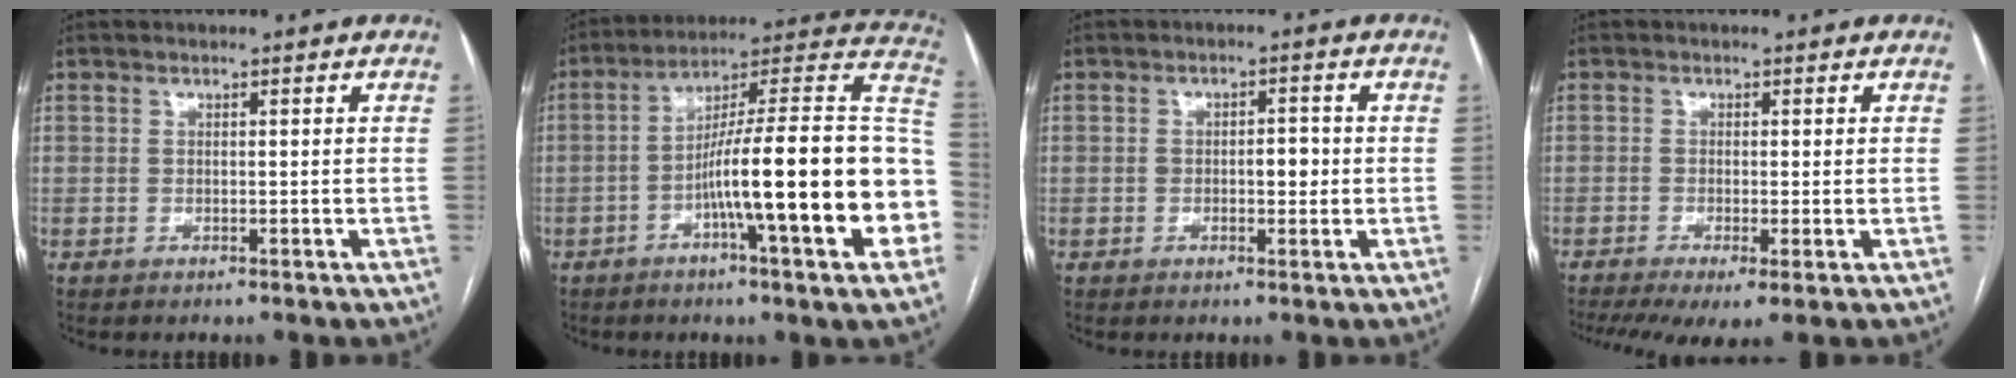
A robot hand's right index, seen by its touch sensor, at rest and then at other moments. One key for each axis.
{"total": 24.7, "fx": -5.4, "fy": 1.9, "fz": 24.0, "tx": -0.268, "ty": 0.022, "tz": -0.084}
{"total": 3.3, "fx": -0.2, "fy": 1.7, "fz": 2.9, "tx": -0.043, "ty": 0.009, "tz": 0.000}
{"total": 7.1, "fx": -4.0, "fy": 1.7, "fz": 5.6, "tx": -0.092, "ty": -0.014, "tz": -0.069}